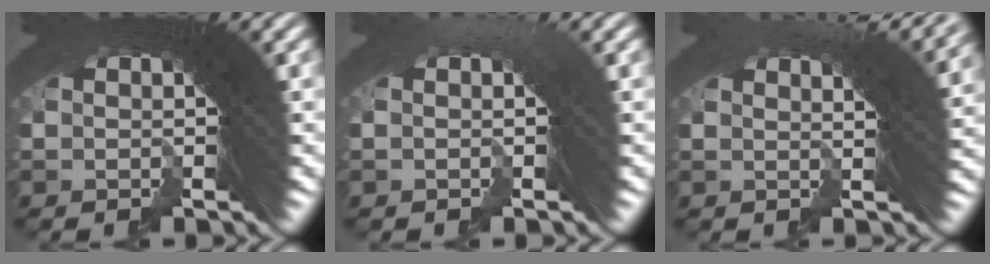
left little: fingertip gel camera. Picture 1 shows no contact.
{"total": 0.9, "force": [-0.1, 0.0, 0.9], "torque": [0.015, 0.025, -0.015]}
{"total": 5.8, "force": [3.9, 0.2, 4.2], "torque": [-0.029, 0.021, 0.051]}